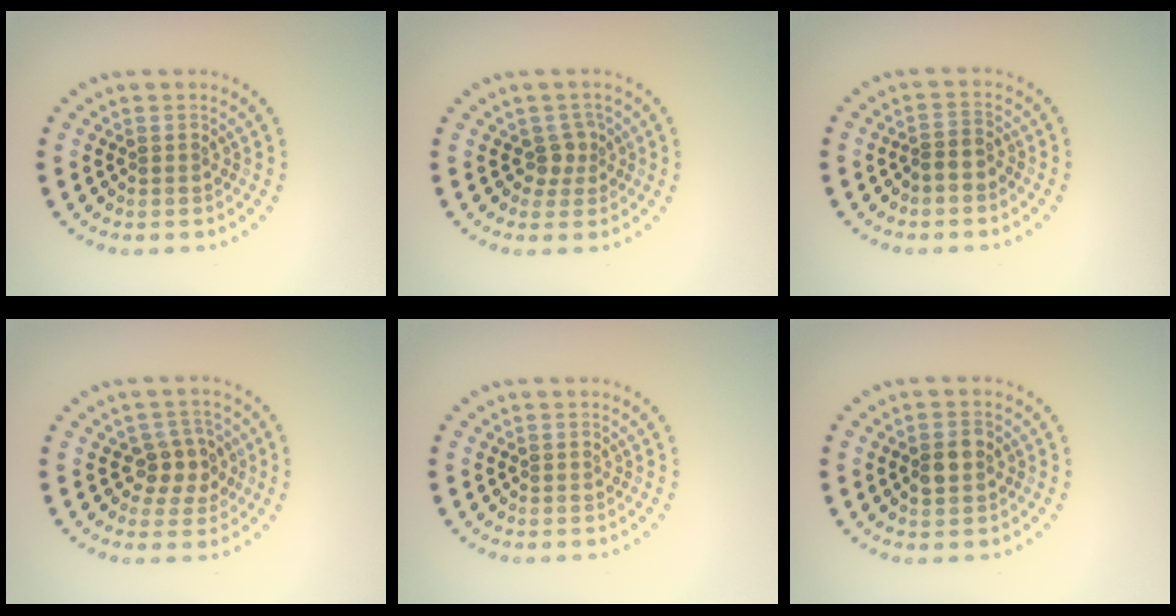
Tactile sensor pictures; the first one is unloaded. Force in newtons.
{"total": 1.8, "press": 1.3, "slide": 1.2}
{"total": 1.2, "press": 0.9, "slide": 0.8}
{"total": 3.0, "press": 2.6, "slide": 1.3}
{"total": 0.0}
{"total": 2.0, "press": 2.0, "slide": 0.1}